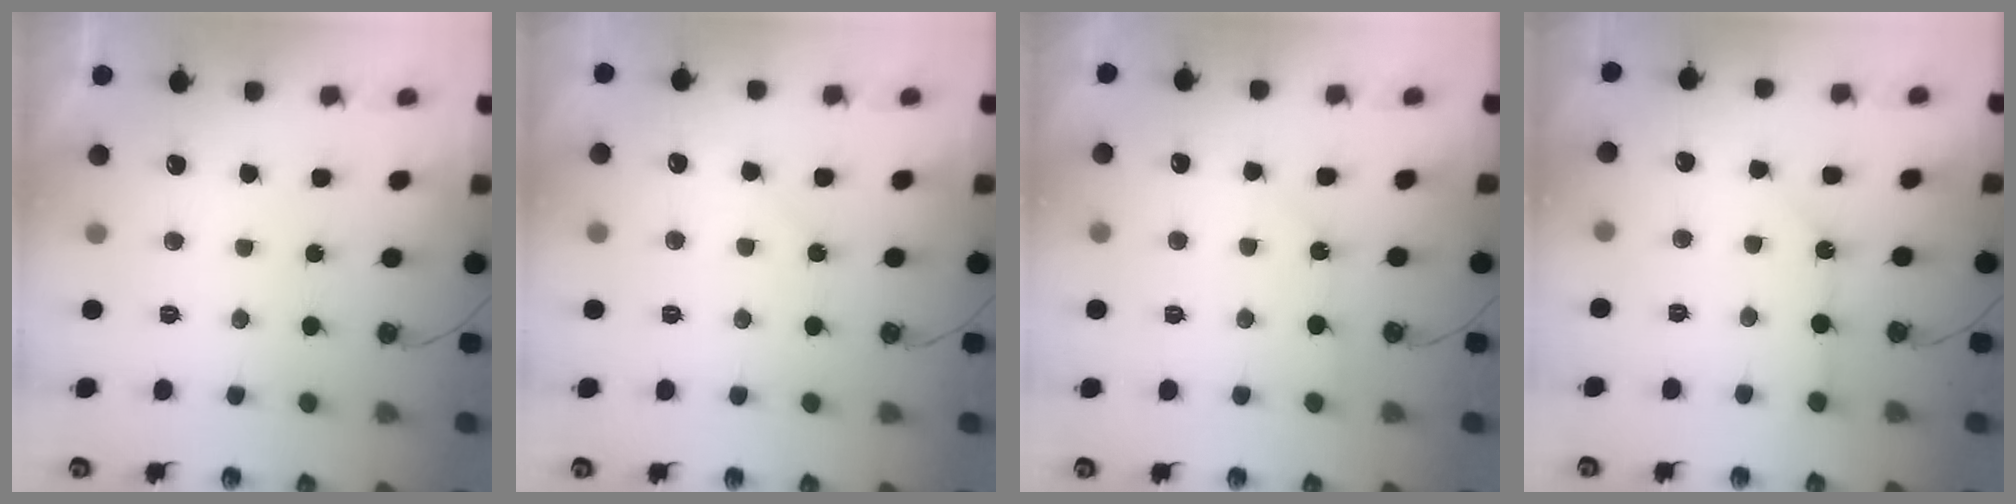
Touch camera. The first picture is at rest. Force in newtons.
{"total": 4.8, "press": 4.7, "slide": 0.6}
{"total": 4.3, "press": 4.2, "slide": 0.5}
{"total": 4.3, "press": 4.3, "slide": 0.2}